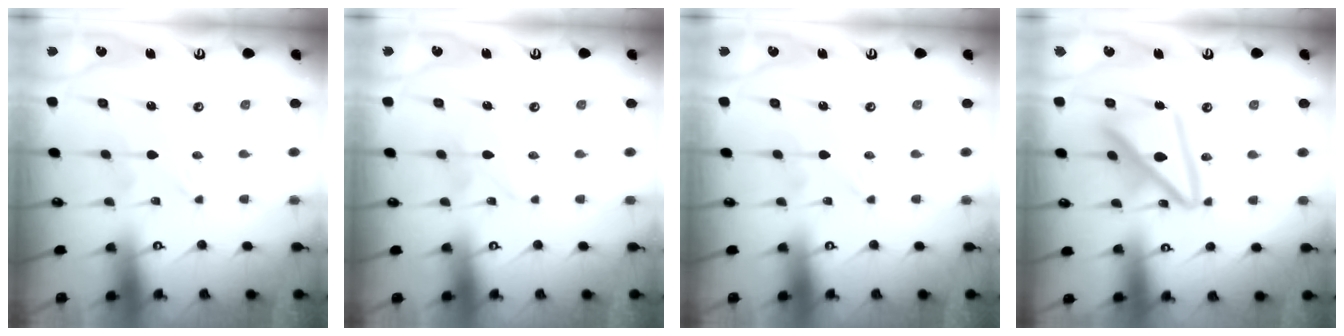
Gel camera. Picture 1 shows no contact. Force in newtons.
{"total": 1.6, "press": 1.6, "slide": 0.1}
{"total": 0.0}
{"total": 14.8, "press": 14.7, "slide": 1.6}